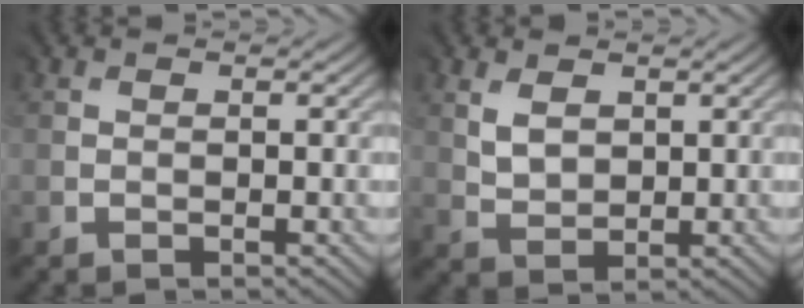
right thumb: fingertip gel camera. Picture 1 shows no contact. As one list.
[{"total": 3.2, "force": [1.7, 2.1, 1.7], "torque": [-0.048, -0.002, 0.040]}]